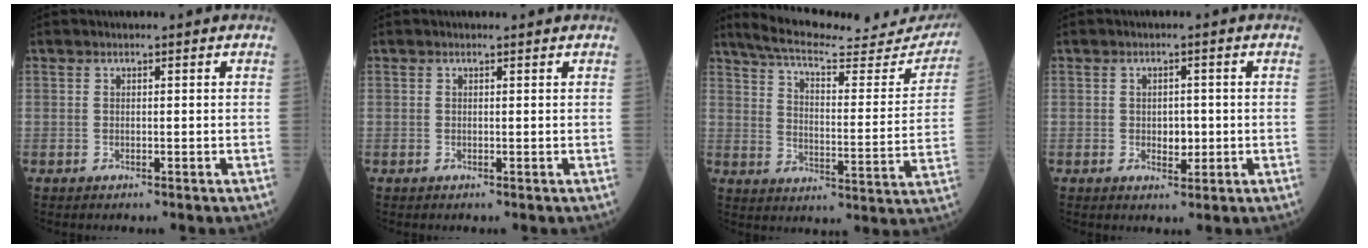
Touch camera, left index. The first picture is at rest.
{"total": 1.0, "force": [1.0, 0.1, 0.3], "torque": [-0.005, 0.009, 0.012]}
{"total": 24.8, "force": [22.8, 4.4, 8.4], "torque": [-0.127, -0.051, 0.291]}
{"total": 2.4, "force": [-0.4, 1.5, 1.8], "torque": [-0.022, -0.003, -0.004]}